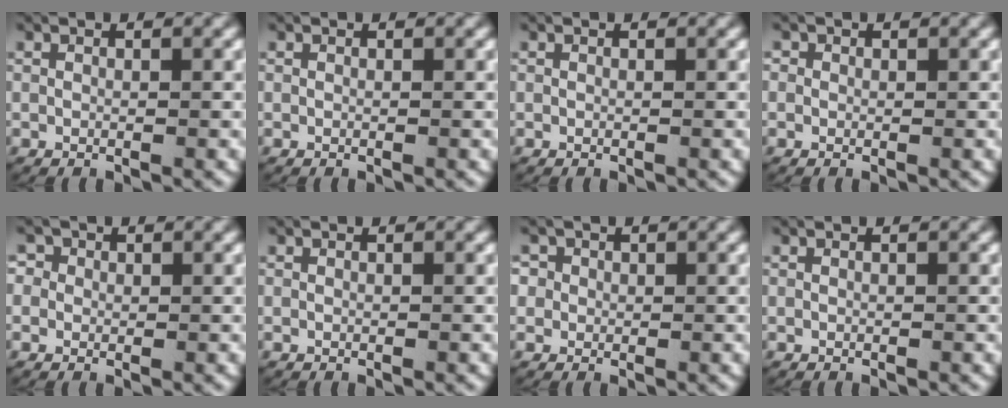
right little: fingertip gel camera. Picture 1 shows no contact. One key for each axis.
{"total": 0.0}
{"total": 0.0}
{"total": 0.5, "fx": 0.0, "fy": 0.5, "fz": -0.2, "tx": 0.006, "ty": -0.001, "tz": -0.001}
{"total": 1.6, "fx": 0.1, "fy": 1.6, "fz": 0.0, "tx": 0.007, "ty": 0.005, "tz": -0.006}
{"total": 0.0}
{"total": 1.9, "fx": 0.1, "fy": 1.9, "fz": 0.1, "tx": 0.000, "ty": 0.002, "tz": -0.005}
{"total": 0.0}